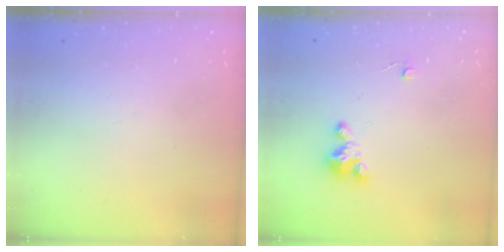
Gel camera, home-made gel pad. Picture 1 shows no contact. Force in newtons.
{"total": 3.2, "press": 3.2, "slide": 0.1}